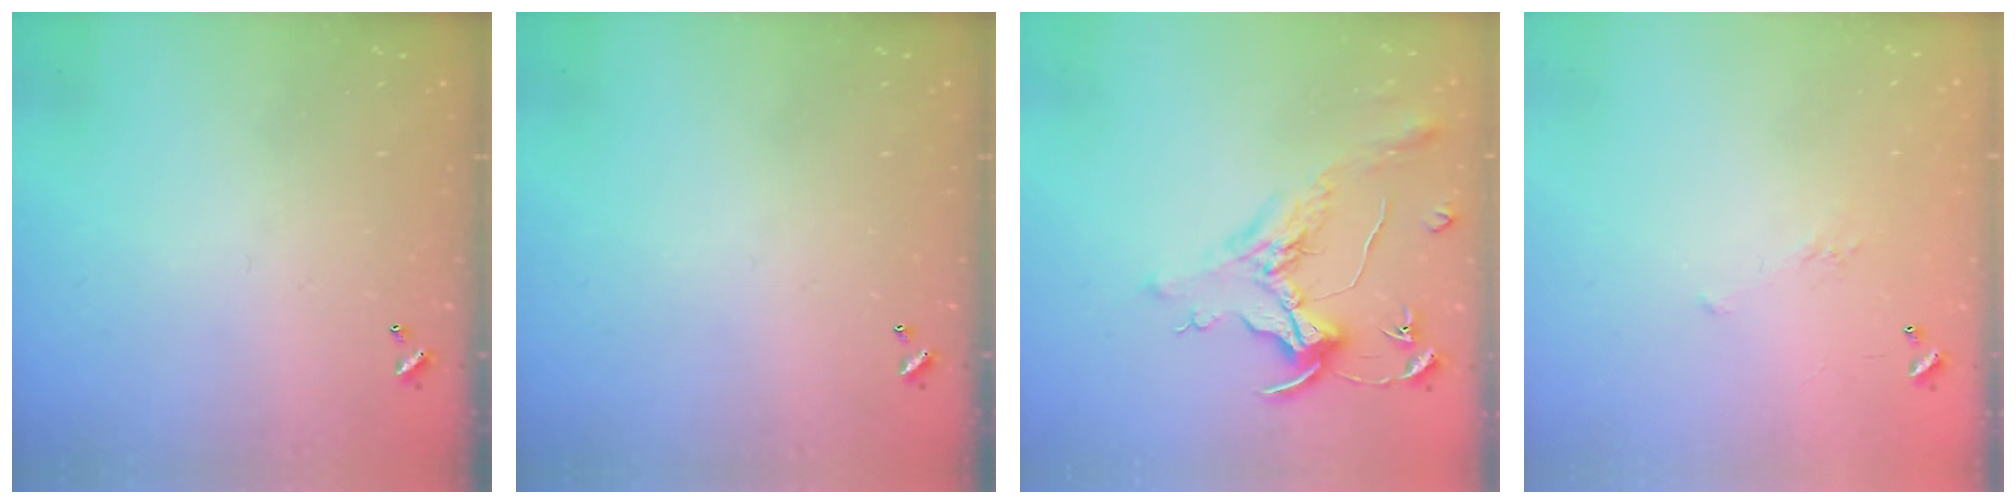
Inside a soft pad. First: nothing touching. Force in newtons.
{"total": 0.0}
{"total": 1.6, "press": 1.4, "slide": 0.7}
{"total": 5.5, "press": 5.4, "slide": 0.9}